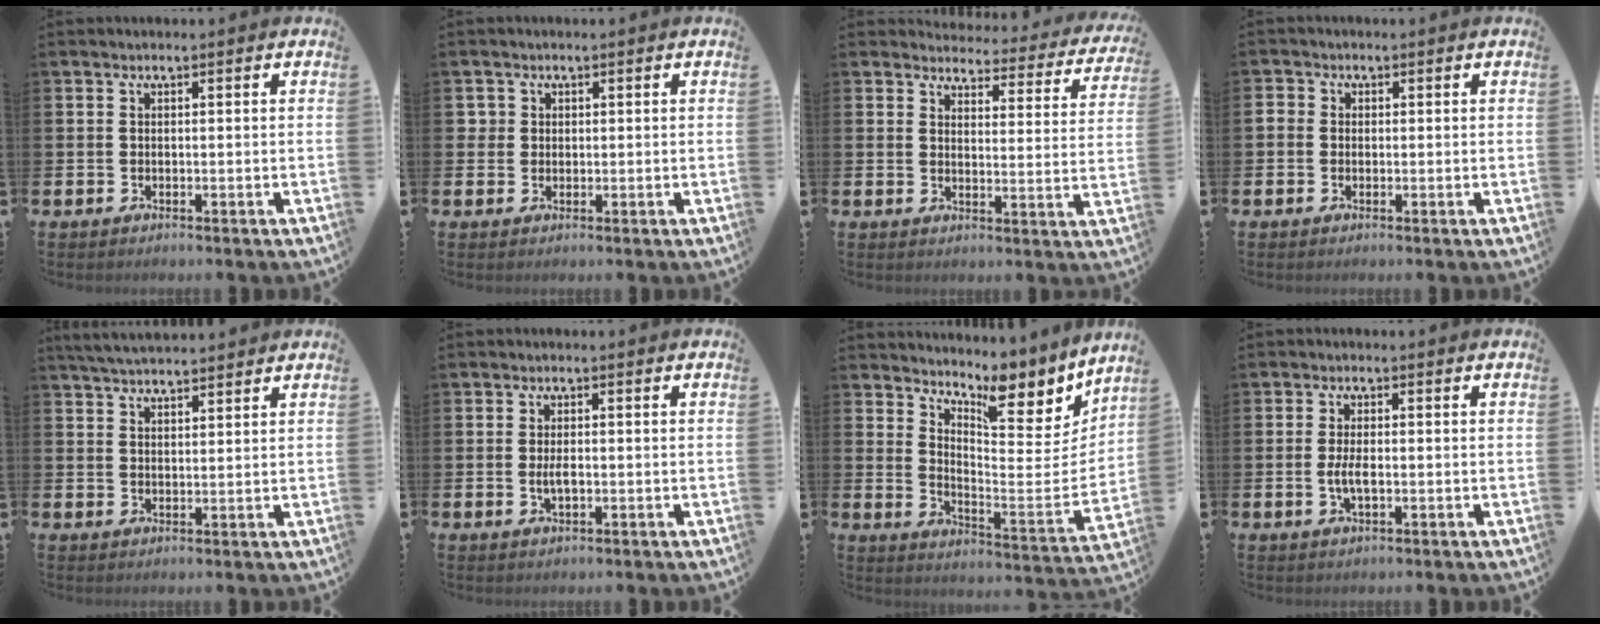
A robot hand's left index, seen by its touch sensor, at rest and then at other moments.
{"total": 1.7, "force": [0.9, 1.4, 0.2], "torque": [0.007, 0.004, 0.013]}
{"total": 3.6, "force": [3.5, 0.9, 0.4], "torque": [-0.009, -0.038, 0.052]}
{"total": 1.1, "force": [0.0, 1.1, 0.3], "torque": [0.001, 0.003, -0.004]}
{"total": 4.2, "force": [4.0, 0.4, 0.9], "torque": [-0.026, -0.015, 0.075]}
{"total": 2.2, "force": [-0.1, 1.0, 1.9], "torque": [-0.030, -0.002, -0.005]}
{"total": 8.4, "force": [7.6, 2.0, 3.1], "torque": [-0.041, -0.080, 0.122]}
{"total": 2.8, "force": [-0.3, 1.1, 2.6], "torque": [-0.039, -0.003, -0.008]}